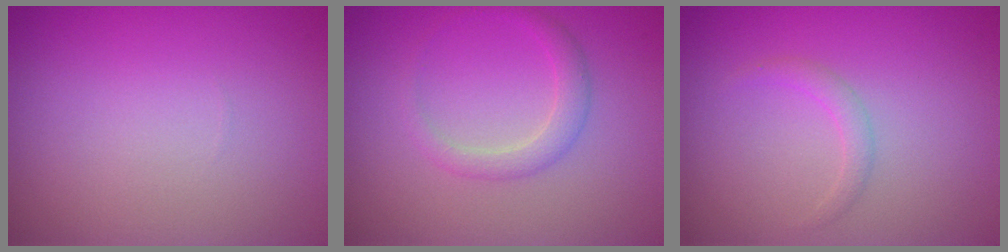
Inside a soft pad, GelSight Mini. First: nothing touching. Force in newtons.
{"total": 1.8, "press": 1.8, "slide": 0.1}
{"total": 1.1, "press": 1.1, "slide": 0.1}